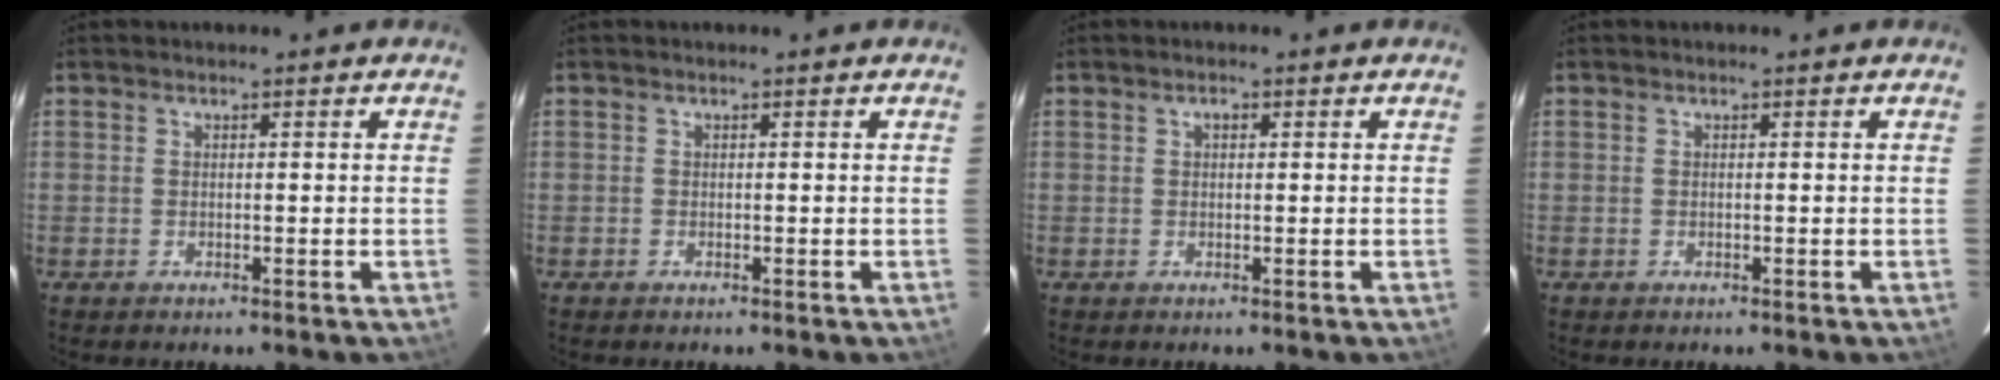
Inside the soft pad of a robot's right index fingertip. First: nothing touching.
{"total": 0.0}
{"total": 0.9, "force": [0.3, 0.6, 0.6], "torque": [-0.009, 0.005, 0.004]}
{"total": 0.0}